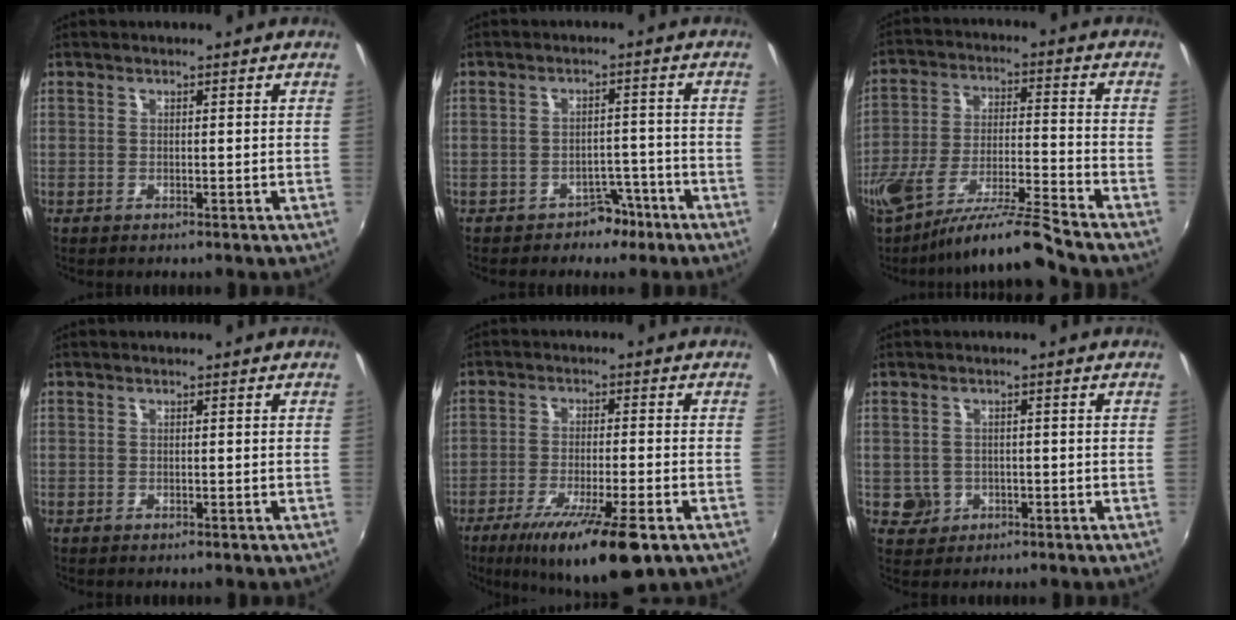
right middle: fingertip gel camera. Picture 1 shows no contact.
{"total": 4.3, "force": [-3.2, 2.6, 1.2], "torque": [-0.022, 0.013, -0.042]}
{"total": 13.3, "force": [-11.2, -1.1, 7.0], "torque": [-0.137, -0.014, -0.203]}
{"total": 0.0}
{"total": 14.6, "force": [-8.8, 2.1, 11.4], "torque": [-0.208, -0.036, -0.142]}
{"total": 3.6, "force": [-0.8, 3.4, 0.6], "torque": [-0.018, 0.001, -0.008]}